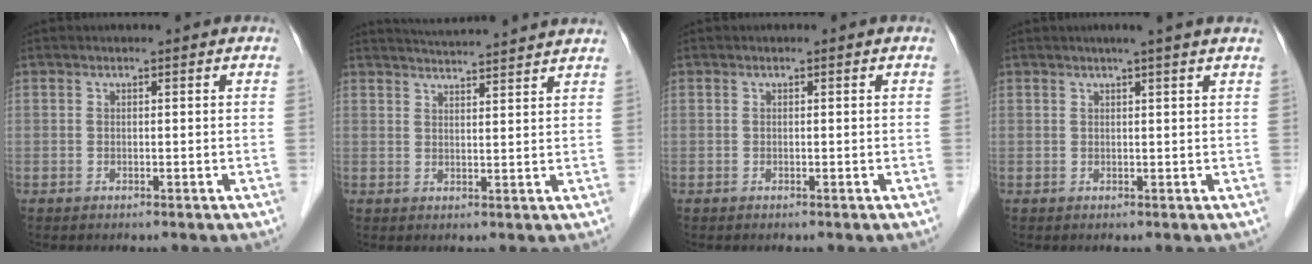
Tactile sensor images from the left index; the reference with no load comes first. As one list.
[{"total": 10.3, "force": [9.8, -0.4, 3.2], "torque": [-0.055, 0.021, 0.125]}, {"total": 0.0}, {"total": 3.8, "force": [3.0, -0.7, 2.2], "torque": [-0.027, 0.013, 0.035]}]